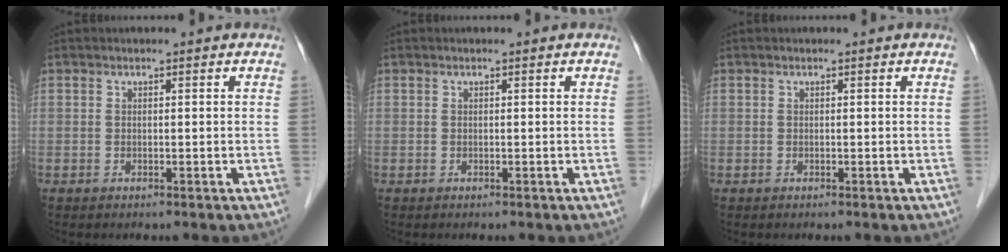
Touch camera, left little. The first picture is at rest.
{"total": 0.0}
{"total": 0.0}